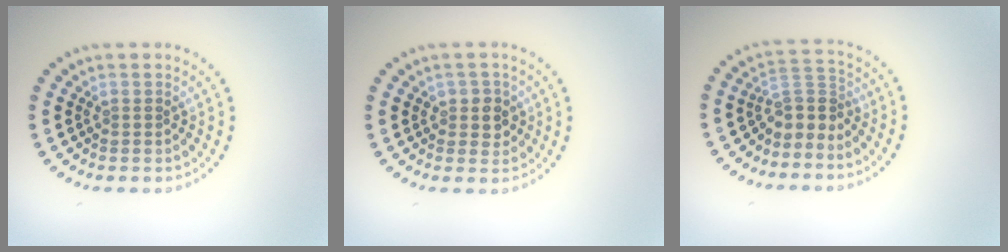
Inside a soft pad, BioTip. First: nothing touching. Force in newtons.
{"total": 1.9, "press": 1.8, "slide": 0.6}
{"total": 2.8, "press": 1.9, "slide": 2.0}